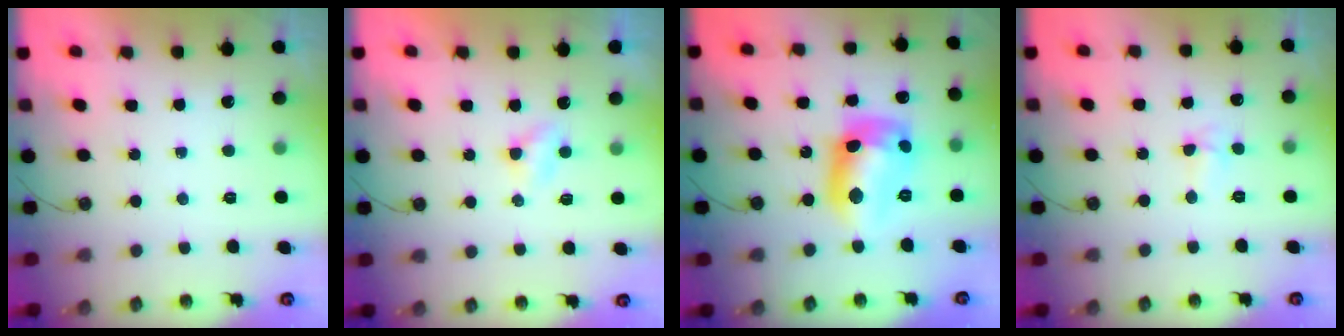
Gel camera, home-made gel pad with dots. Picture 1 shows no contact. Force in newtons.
{"total": 2.8, "press": 2.7, "slide": 0.4}
{"total": 14.4, "press": 14.4, "slide": 0.9}
{"total": 5.4, "press": 4.5, "slide": 3.0}